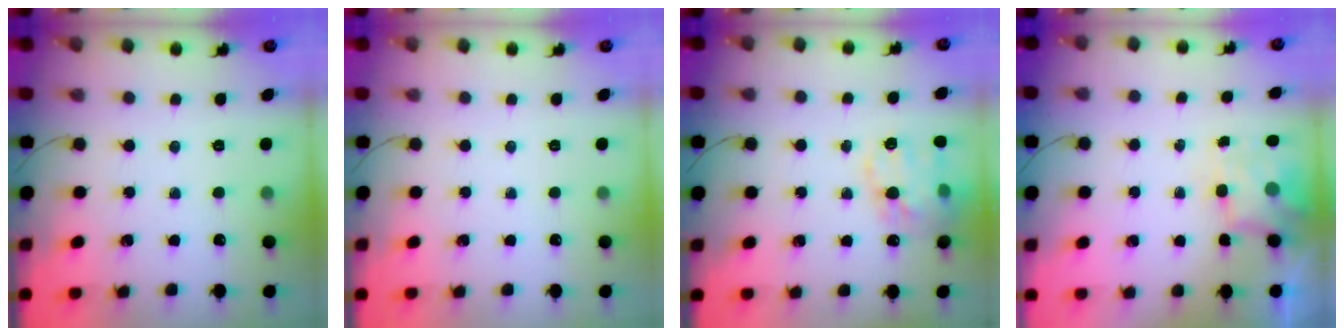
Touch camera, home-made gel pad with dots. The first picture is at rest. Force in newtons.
{"total": 0.0}
{"total": 17.1, "press": 16.9, "slide": 3.0}
{"total": 4.0, "press": 4.0, "slide": 0.7}